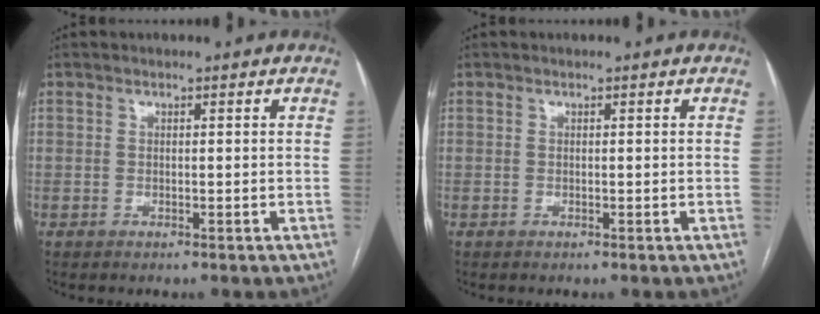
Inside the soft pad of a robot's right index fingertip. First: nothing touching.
{"total": 0.0}